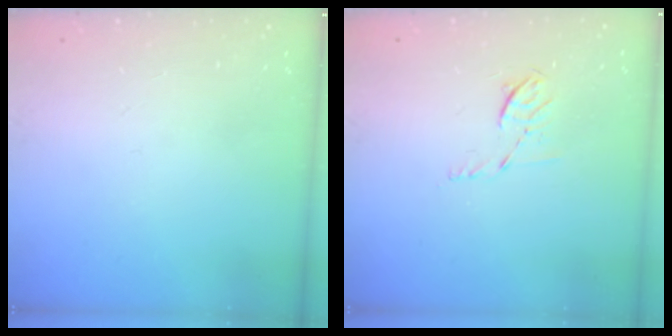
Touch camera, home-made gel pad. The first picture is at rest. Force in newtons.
{"total": 5.7, "press": 5.6, "slide": 1.2}